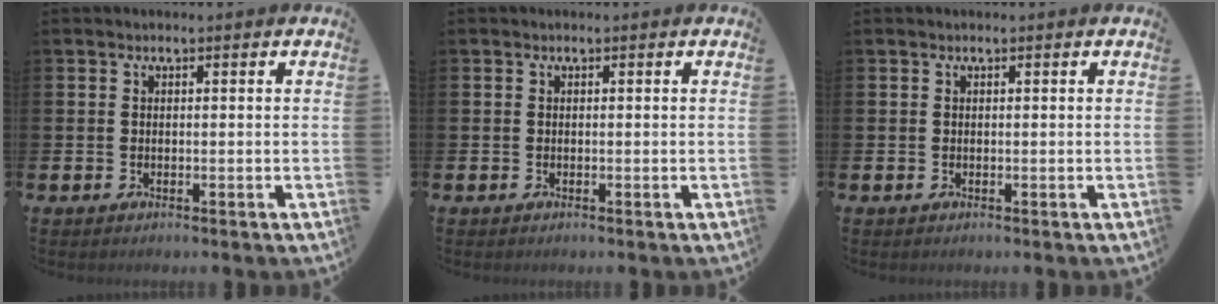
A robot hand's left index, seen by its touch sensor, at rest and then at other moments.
{"total": 0.0}
{"total": 0.0}